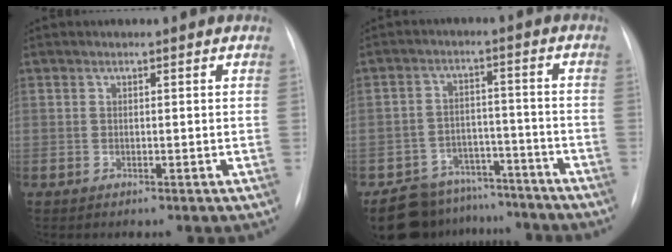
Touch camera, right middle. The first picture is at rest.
{"total": 11.1, "force": [-9.7, 5.4, 1.1], "torque": [-0.011, 0.029, -0.142]}